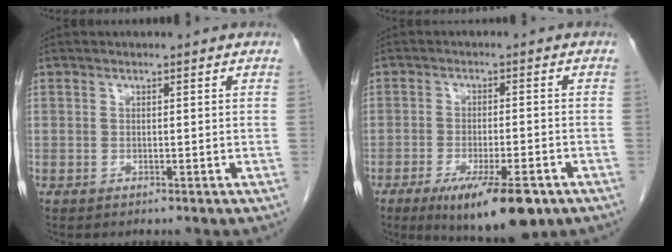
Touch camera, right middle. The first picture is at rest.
{"total": 11.3, "force": [-6.8, 2.5, 8.7], "torque": [-0.131, -0.019, -0.100]}